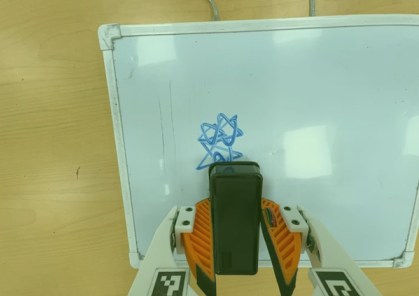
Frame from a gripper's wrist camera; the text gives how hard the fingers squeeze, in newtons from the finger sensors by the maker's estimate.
{"total": 5.7, "left": 4.3, "right": 7.1}